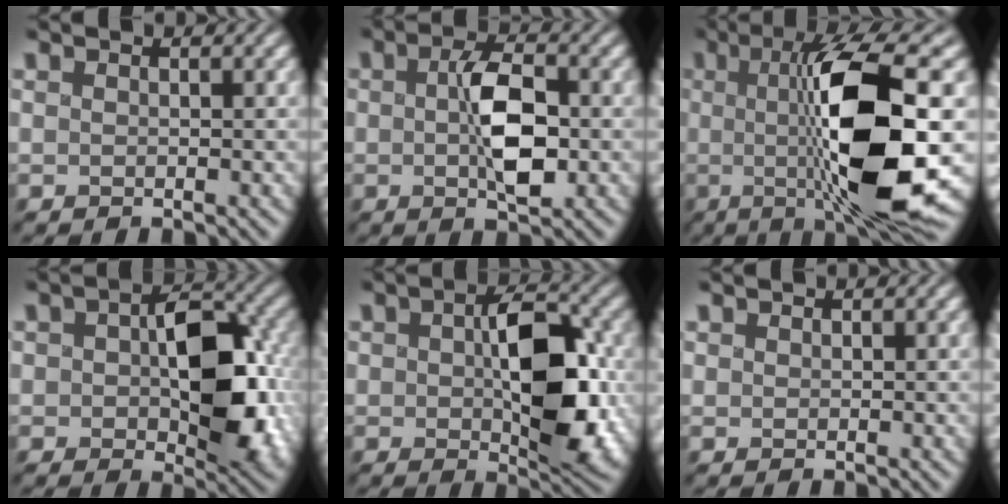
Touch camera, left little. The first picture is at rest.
{"total": 4.2, "force": [-1.0, 1.6, 3.8], "torque": [-0.088, -0.001, 0.002]}
{"total": 11.6, "force": [-1.1, 2.1, 11.4], "torque": [-0.183, -0.013, 0.002]}
{"total": 8.9, "force": [-0.7, 5.3, 7.1], "torque": [-0.119, -0.008, 0.011]}
{"total": 8.1, "force": [-0.7, 4.5, 6.8], "torque": [-0.127, -0.008, 0.015]}
{"total": 1.4, "force": [-0.6, -0.7, -1.0], "torque": [-0.001, -0.003, 0.011]}